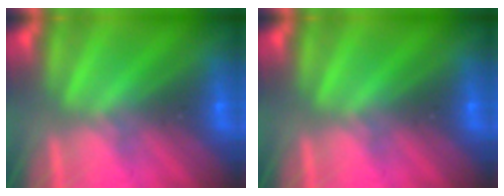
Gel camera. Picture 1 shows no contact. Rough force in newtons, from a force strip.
{"total": 0.0}